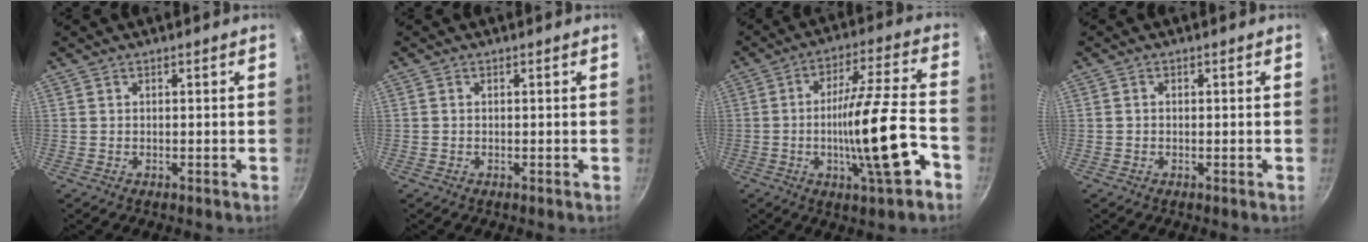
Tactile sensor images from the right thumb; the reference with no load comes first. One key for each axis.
{"total": 0.0}
{"total": 16.9, "fx": -5.9, "fy": 2.6, "fz": 15.6, "tx": -0.239, "ty": 0.029, "tz": -0.097}
{"total": 0.6, "fx": -0.1, "fy": 0.5, "fz": 0.3, "tx": -0.006, "ty": 0.004, "tz": -0.002}